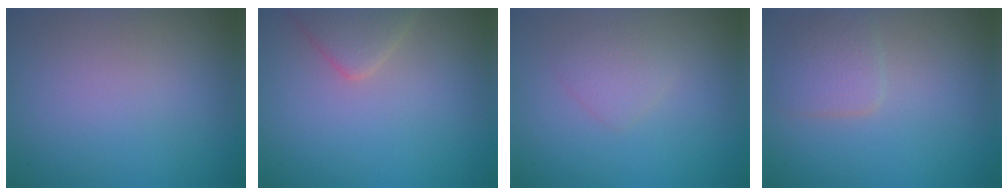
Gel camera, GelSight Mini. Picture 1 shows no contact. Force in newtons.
{"total": 2.8, "press": 2.8, "slide": 0.1}
{"total": 1.6, "press": 1.6, "slide": 0.1}
{"total": 2.5, "press": 2.5, "slide": 0.1}